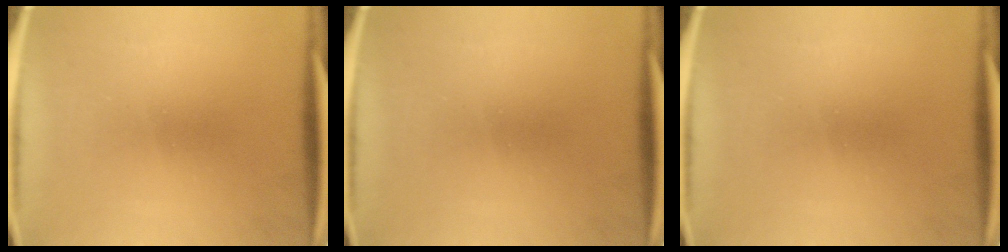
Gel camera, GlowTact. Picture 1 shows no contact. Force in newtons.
{"total": 0.0}
{"total": 0.0}